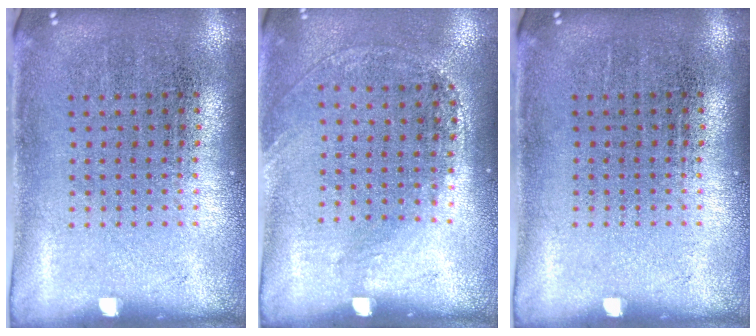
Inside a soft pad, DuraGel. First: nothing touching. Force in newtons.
{"total": 1.3, "press": 0.9, "slide": 0.9}
{"total": 0.0}